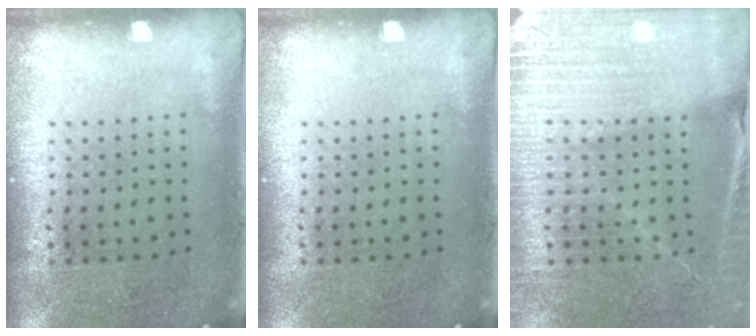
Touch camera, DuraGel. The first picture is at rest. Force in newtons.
{"total": 0.0}
{"total": 3.6, "press": 3.5, "slide": 0.9}